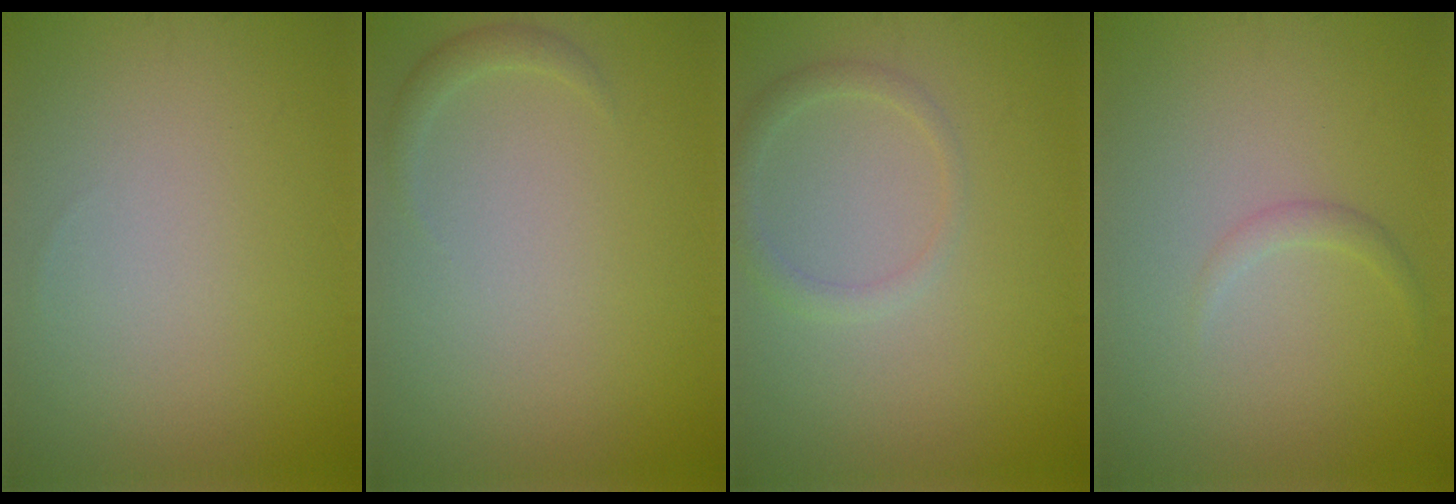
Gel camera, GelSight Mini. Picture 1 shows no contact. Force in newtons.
{"total": 1.1, "press": 1.1, "slide": 0.2}
{"total": 1.7, "press": 1.7, "slide": 0.1}
{"total": 1.0, "press": 1.0, "slide": 0.1}